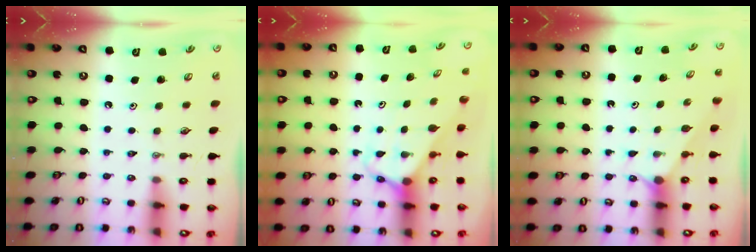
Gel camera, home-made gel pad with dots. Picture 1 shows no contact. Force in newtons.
{"total": 2.9, "press": 2.9, "slide": 0.2}
{"total": 0.9, "press": 0.9, "slide": 0.2}